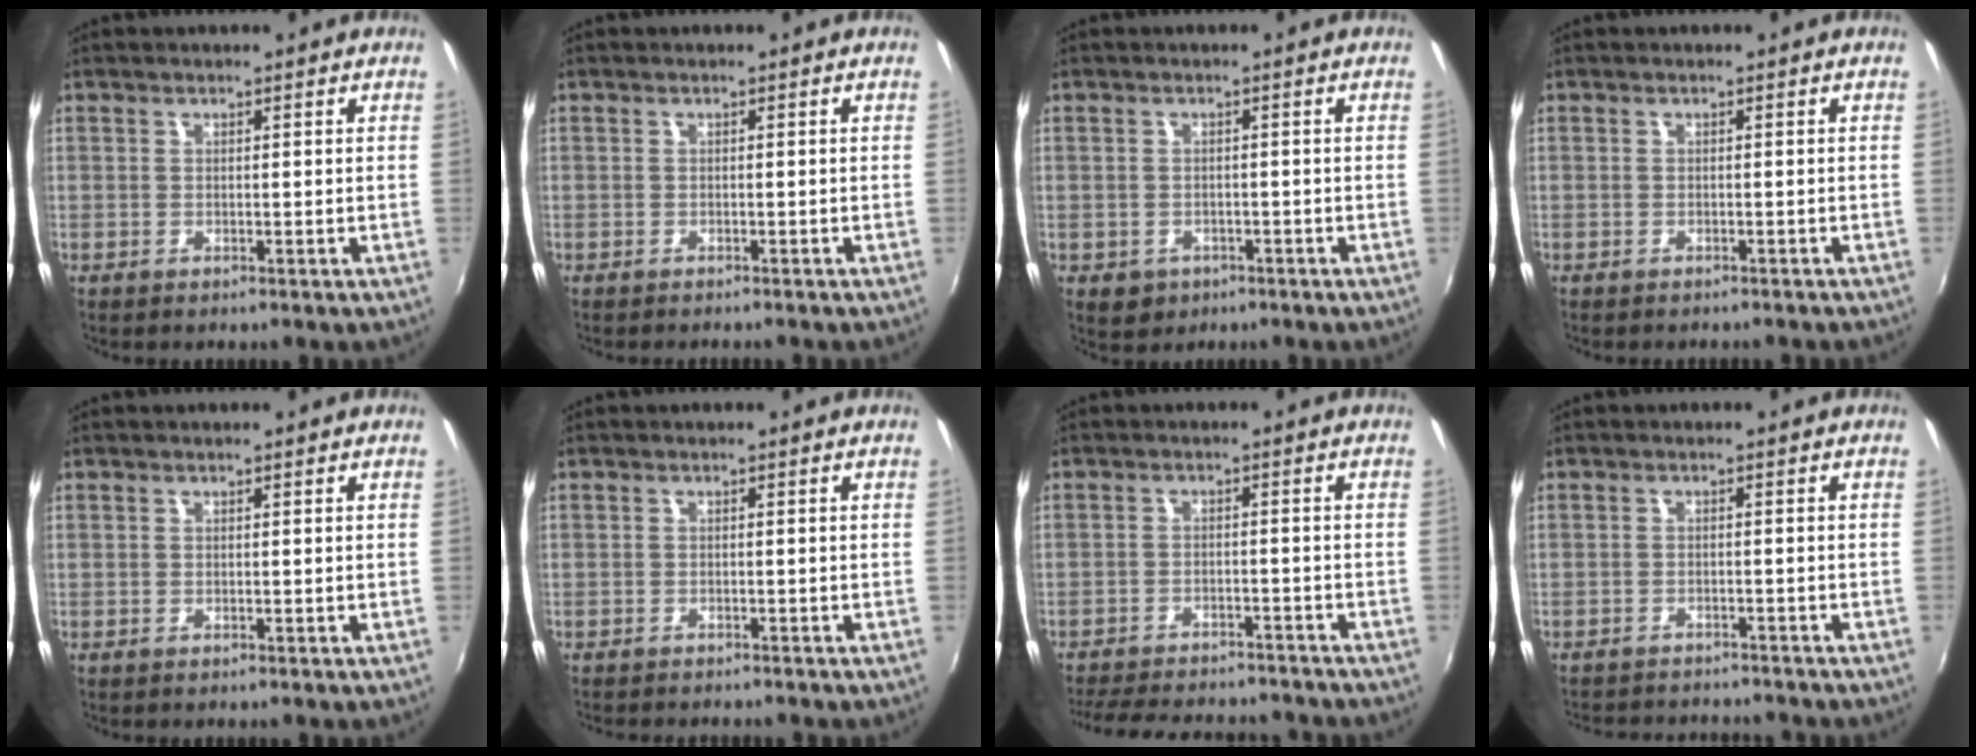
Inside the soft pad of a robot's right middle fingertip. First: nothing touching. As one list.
[{"total": 1.1, "force": [-1.1, 0.1, 0.3], "torque": [-0.008, -0.008, -0.018]}, {"total": 3.6, "force": [-1.5, 3.0, 1.3], "torque": [-0.031, -0.004, -0.017]}, {"total": 2.5, "force": [-2.3, 0.6, 0.9], "torque": [-0.023, -0.012, -0.031]}, {"total": 0.0}, {"total": 2.9, "force": [-2.7, 0.4, 0.9], "torque": [-0.026, -0.013, -0.043]}, {"total": 17.7, "force": [-15.5, 4.9, 7.1], "torque": [-0.154, -0.010, -0.212]}, {"total": 9.1, "force": [-8.5, 1.8, 2.8], "torque": [-0.071, -0.009, -0.121]}]